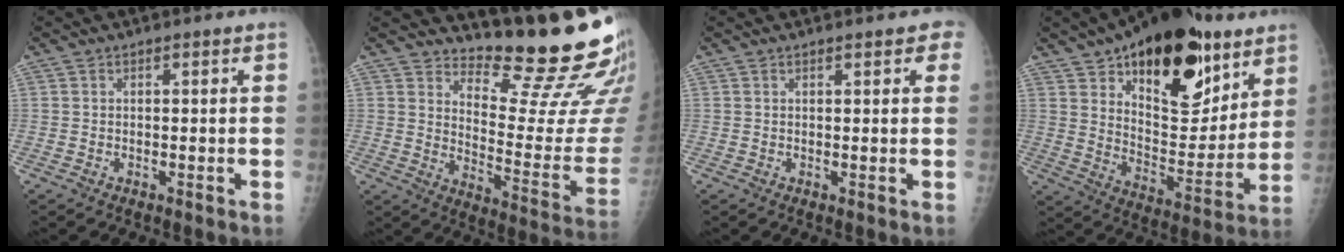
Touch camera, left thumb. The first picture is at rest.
{"total": 18.2, "force": [16.3, 2.5, 7.7], "torque": [-0.071, -0.183, 0.218]}
{"total": 3.2, "force": [1.8, 1.2, 2.4], "torque": [-0.014, 0.000, 0.017]}
{"total": 25.9, "force": [14.7, 12.6, 17.2], "torque": [-0.210, -0.056, 0.230]}